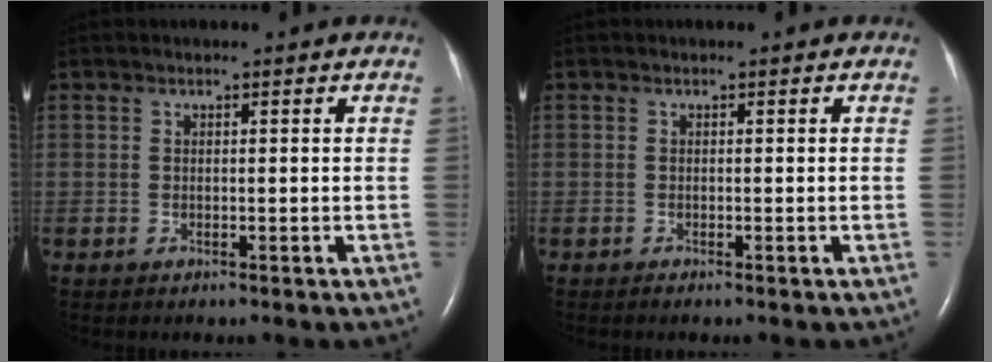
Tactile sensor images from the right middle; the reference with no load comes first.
{"total": 0.0}